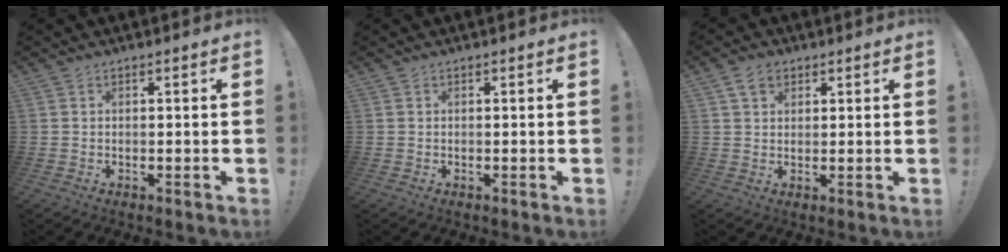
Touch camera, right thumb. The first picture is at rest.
{"total": 0.0}
{"total": 4.6, "force": [2.5, 3.2, 2.2], "torque": [-0.037, -0.002, 0.047]}